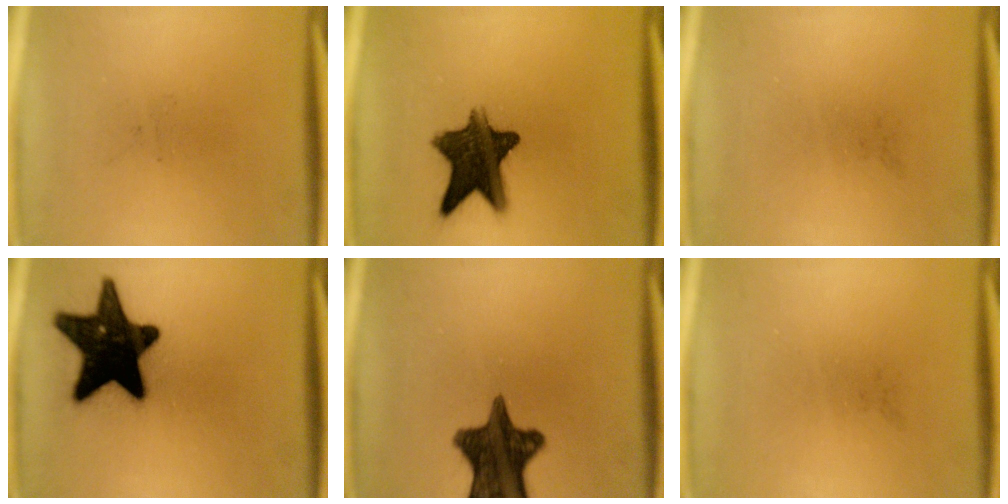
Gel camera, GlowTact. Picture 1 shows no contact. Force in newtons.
{"total": 12.2}
{"total": 0.0}
{"total": 18.7}
{"total": 13.1}
{"total": 0.0}